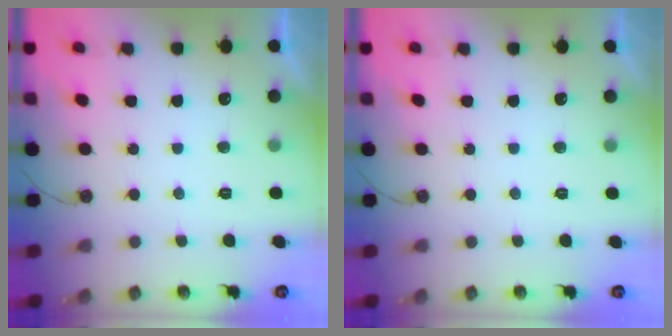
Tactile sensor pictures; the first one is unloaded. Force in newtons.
{"total": 0.0}